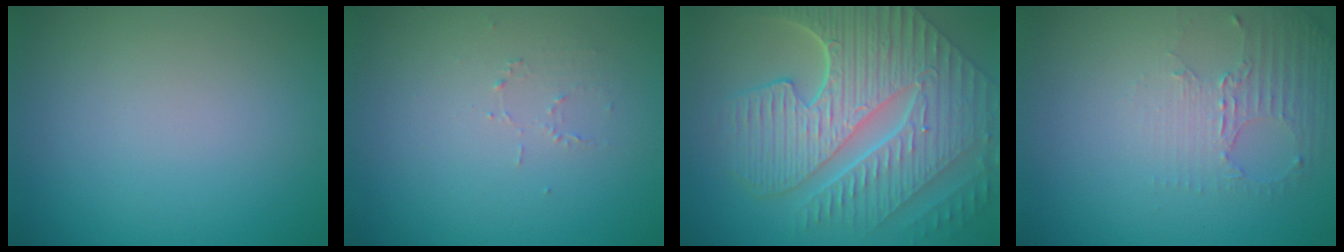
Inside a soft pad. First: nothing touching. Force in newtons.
{"total": 0.7, "press": 0.4, "slide": 0.6}
{"total": 10.6, "press": 7.3, "slide": 7.7}
{"total": 2.6, "press": 2.0, "slide": 1.7}